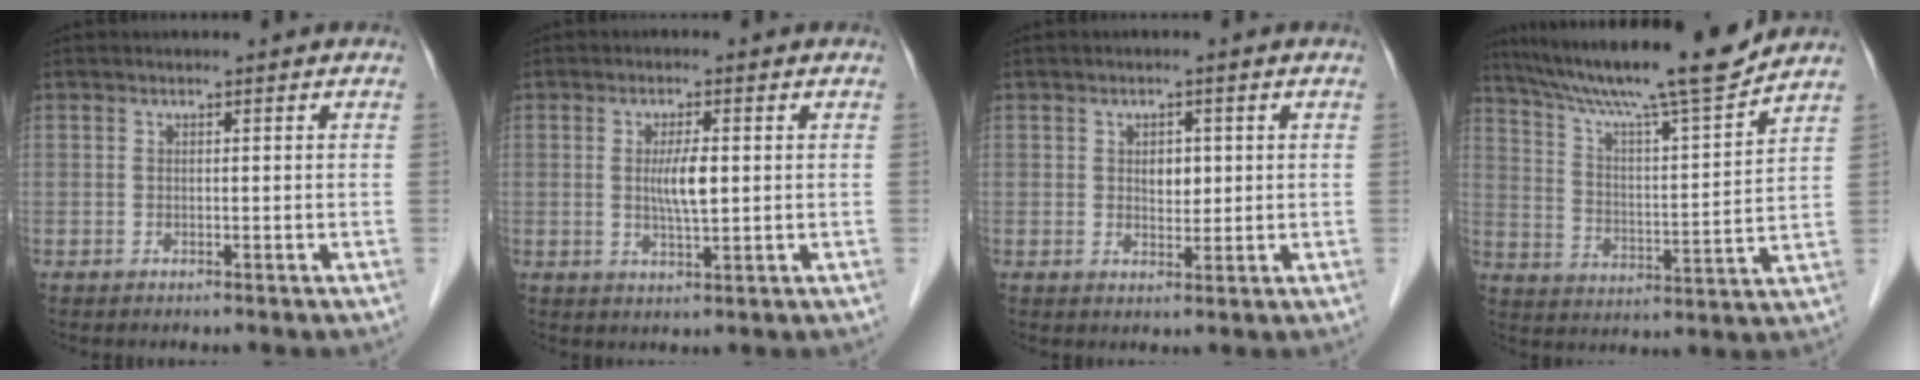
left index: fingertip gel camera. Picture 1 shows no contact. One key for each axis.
{"total": 4.2, "fx": 0.4, "fy": 0.6, "fz": 4.1, "tx": -0.076, "ty": -0.003, "tz": 0.007}
{"total": 2.7, "fx": 0.6, "fy": 1.7, "fz": 2.0, "tx": -0.031, "ty": 0.002, "tz": 0.012}
{"total": 17.7, "fx": 15.4, "fy": -0.4, "fz": 8.8, "tx": -0.151, "ty": -0.003, "tz": 0.245}